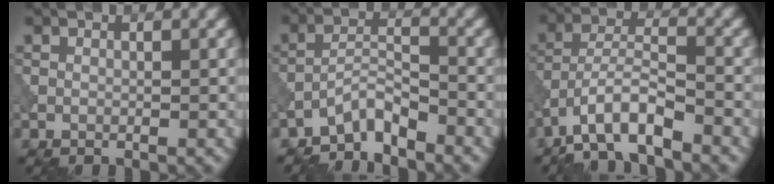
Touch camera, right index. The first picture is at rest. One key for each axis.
{"total": 3.4, "fx": -3.1, "fy": 0.7, "fz": 1.3, "tx": -0.020, "ty": 0.009, "tz": -0.066}
{"total": 5.4, "fx": -4.1, "fy": 1.3, "fz": 3.3, "tx": -0.057, "ty": 0.007, "tz": -0.081}